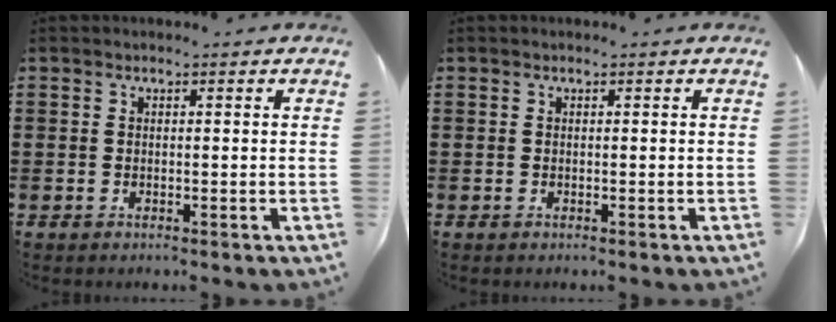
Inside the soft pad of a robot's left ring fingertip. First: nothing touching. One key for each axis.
{"total": 0.0}